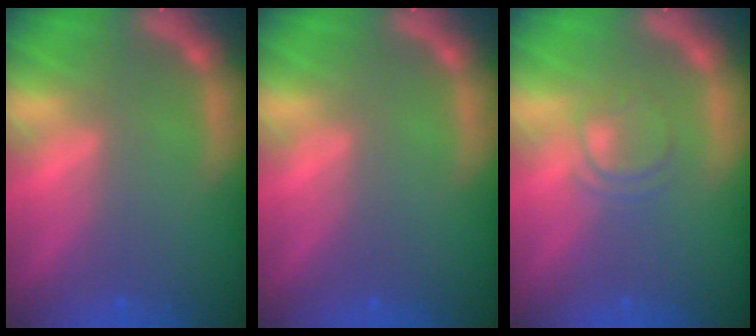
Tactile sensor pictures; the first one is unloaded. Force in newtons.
{"total": 0.0}
{"total": 2.4}